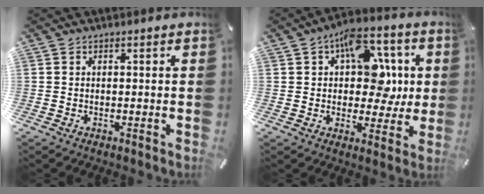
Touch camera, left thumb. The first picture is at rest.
{"total": 14.6, "force": [4.5, 9.5, 10.1], "torque": [-0.134, -0.022, 0.082]}